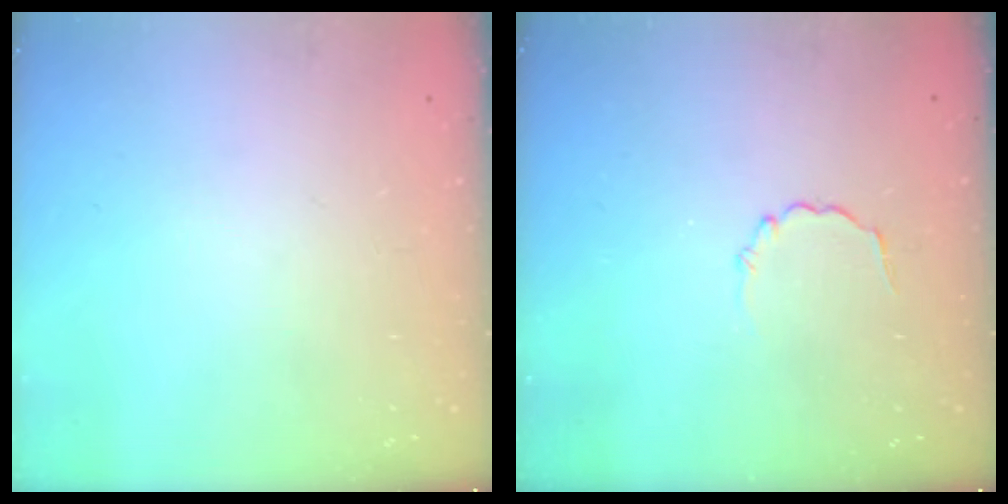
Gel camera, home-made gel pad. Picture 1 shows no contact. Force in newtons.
{"total": 2.1, "press": 1.9, "slide": 0.9}